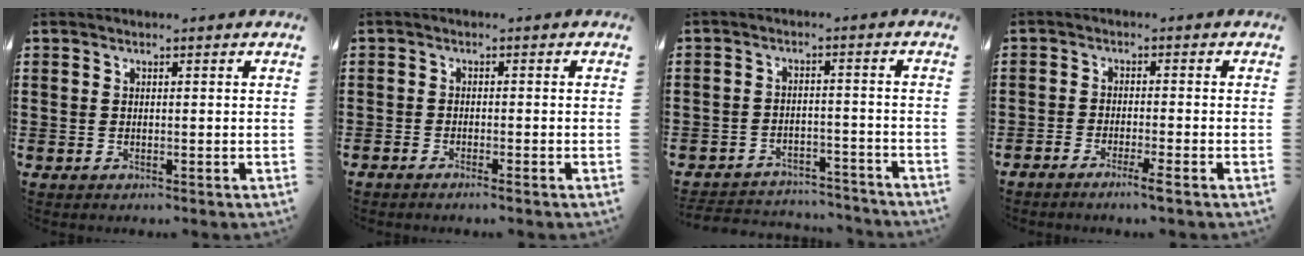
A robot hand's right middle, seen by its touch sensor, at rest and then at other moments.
{"total": 1.1, "force": [-1.0, -0.1, 0.4], "torque": [-0.007, -0.001, -0.019]}
{"total": 3.8, "force": [-3.8, 0.6, 0.0], "torque": [-0.006, 0.001, -0.081]}
{"total": 2.4, "force": [-1.9, 0.0, 1.4], "torque": [-0.030, 0.000, -0.038]}